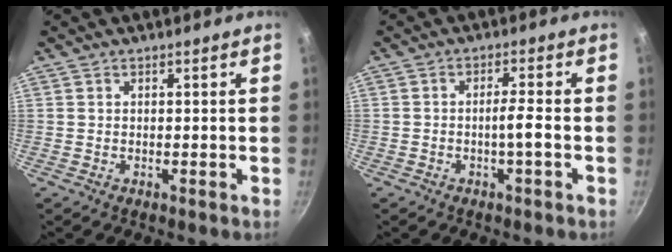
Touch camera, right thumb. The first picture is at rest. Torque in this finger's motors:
{"motor_torque": [1.82, 1.30, 1.45, -1.32, 1.05]}